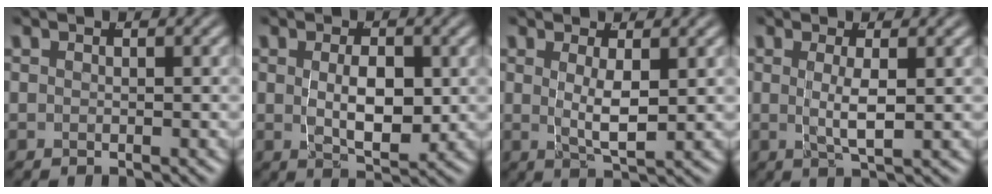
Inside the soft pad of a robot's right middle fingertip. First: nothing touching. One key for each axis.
{"total": 4.3, "fx": 0.0, "fy": 1.7, "fz": 4.0, "tx": -0.067, "ty": -0.023, "tz": 0.012}
{"total": 3.2, "fx": 0.2, "fy": 0.4, "fz": 3.2, "tx": -0.060, "ty": -0.016, "tz": 0.015}
{"total": 2.8, "fx": 0.0, "fy": 0.1, "fz": 2.8, "tx": -0.057, "ty": -0.015, "tz": 0.010}